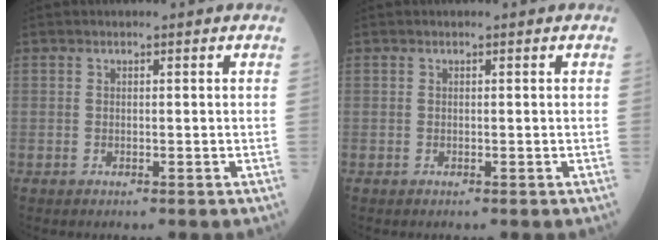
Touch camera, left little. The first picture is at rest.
{"total": 0.0}